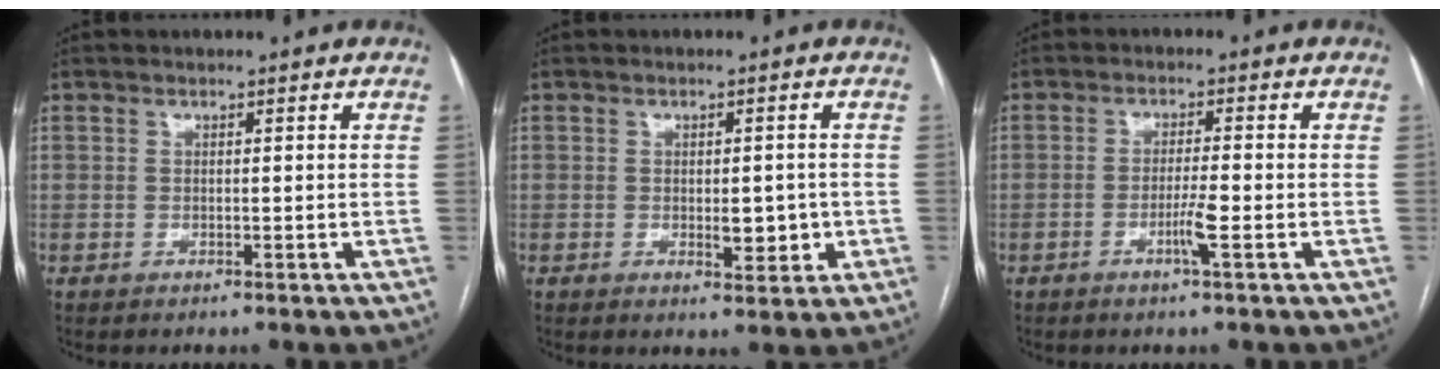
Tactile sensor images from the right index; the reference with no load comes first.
{"total": 3.9, "force": [-0.6, 1.8, 3.4], "torque": [-0.042, -0.002, -0.002]}
{"total": 3.4, "force": [-1.4, -0.3, 3.1], "torque": [-0.059, -0.005, -0.027]}